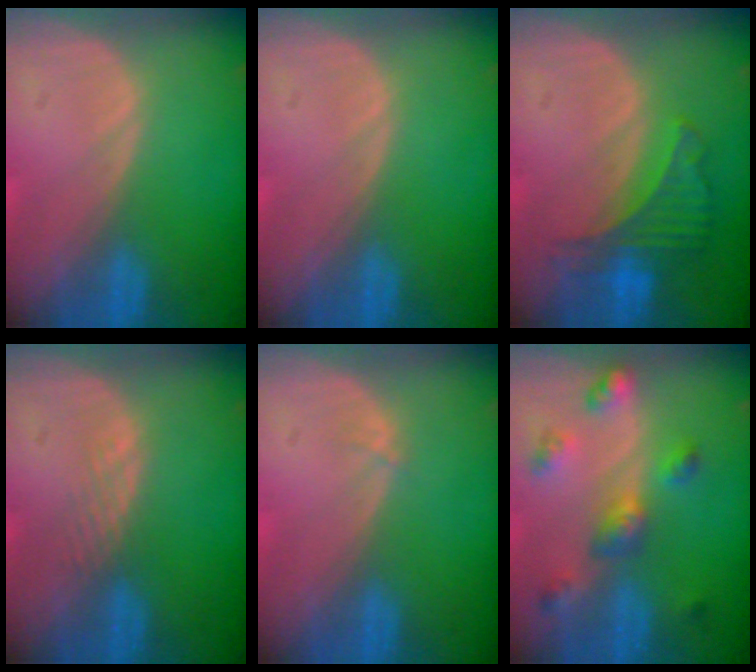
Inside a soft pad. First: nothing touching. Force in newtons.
{"total": 0.0}
{"total": 6.3, "press": 5.9, "slide": 2.3}
{"total": 1.6, "press": 1.6, "slide": 0.1}
{"total": 0.6, "press": 0.4, "slide": 0.3}
{"total": 6.4, "press": 5.7, "slide": 2.8}